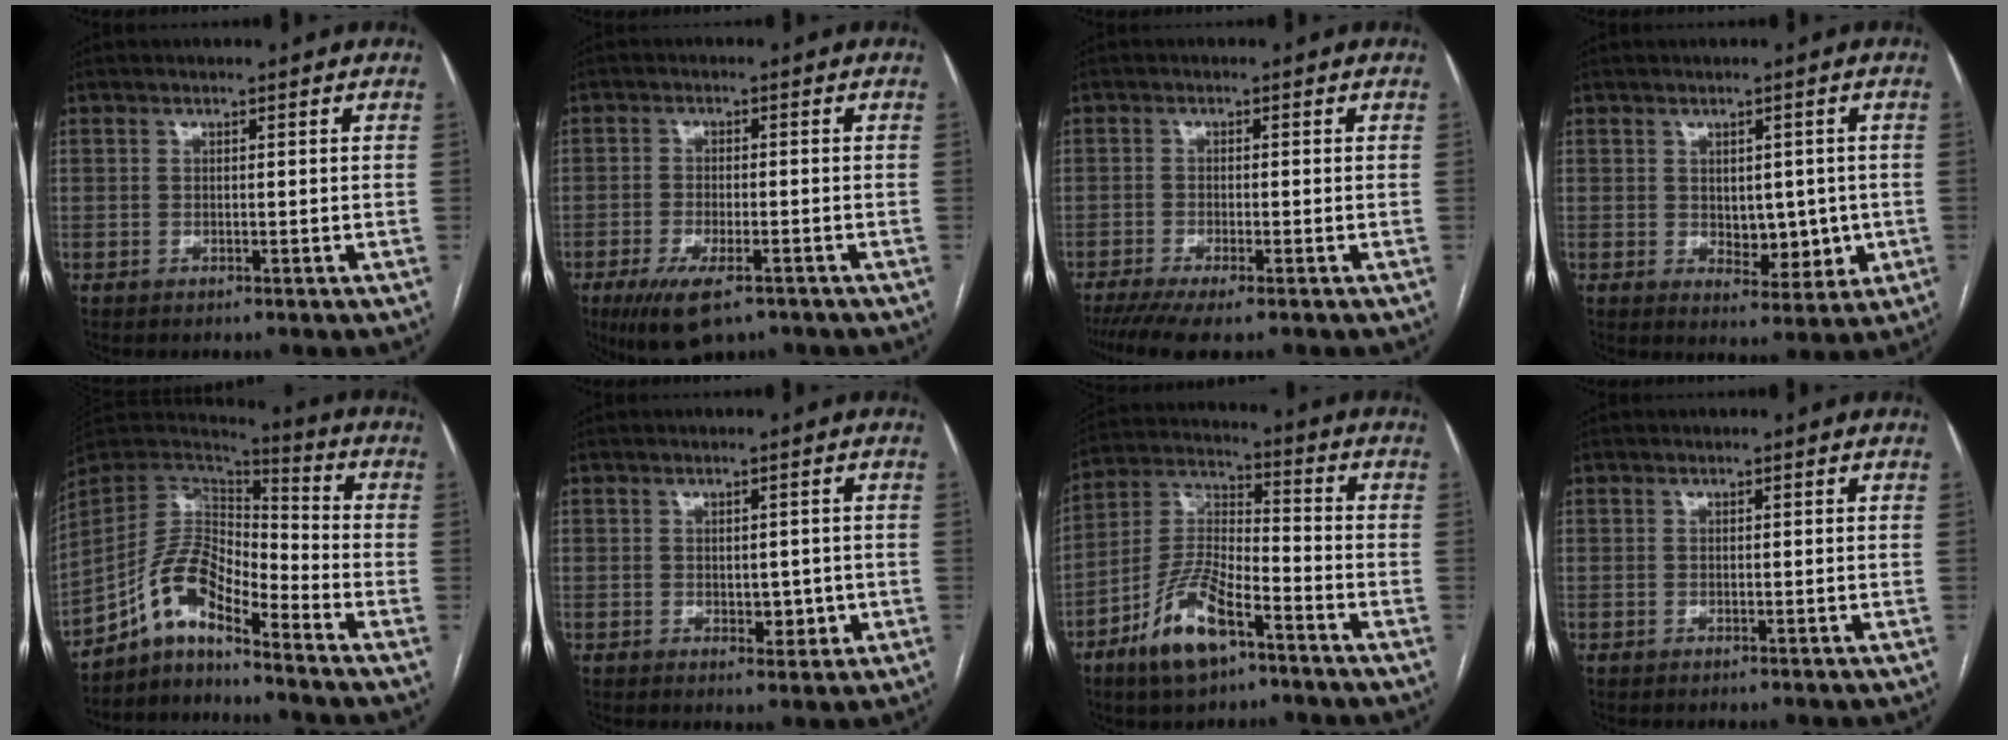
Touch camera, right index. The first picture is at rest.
{"total": 8.4, "force": [-5.4, 2.7, 5.9], "torque": [-0.105, -0.016, -0.086]}
{"total": 6.2, "force": [-4.6, 0.4, 4.1], "torque": [-0.062, -0.014, -0.076]}
{"total": 6.1, "force": [-0.2, 3.5, 5.0], "torque": [-0.059, -0.001, 0.011]}
{"total": 10.1, "force": [-7.3, 3.1, 6.3], "torque": [-0.126, 0.034, -0.136]}
{"total": 3.2, "force": [-0.4, 1.9, 2.5], "torque": [-0.028, 0.000, 0.003]}
{"total": 12.0, "force": [-7.1, 3.8, 8.9], "torque": [-0.190, -0.001, -0.131]}
{"total": 0.0}